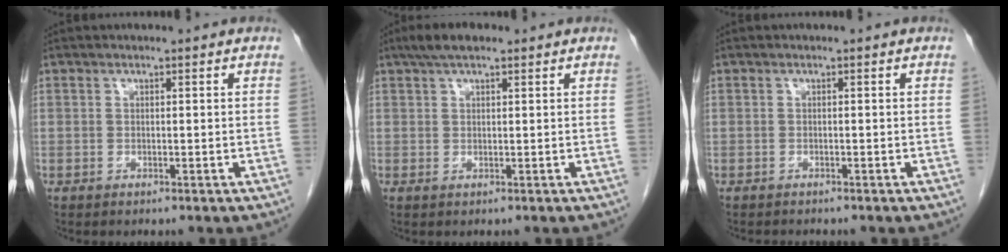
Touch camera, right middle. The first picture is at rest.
{"total": 4.0, "force": [2.6, 1.3, 2.7], "torque": [-0.054, 0.019, 0.045]}
{"total": 1.0, "force": [-1.0, 0.1, 0.2], "torque": [-0.006, -0.004, -0.011]}